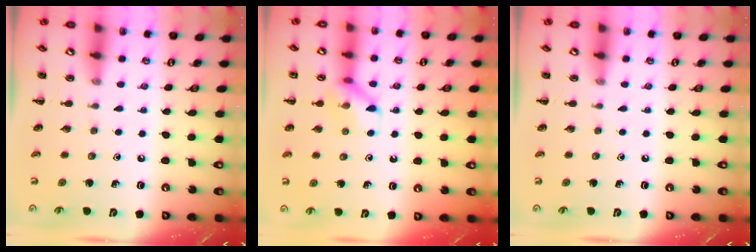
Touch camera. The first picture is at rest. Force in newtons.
{"total": 9.6, "press": 9.6, "slide": 0.7}
{"total": 0.0}